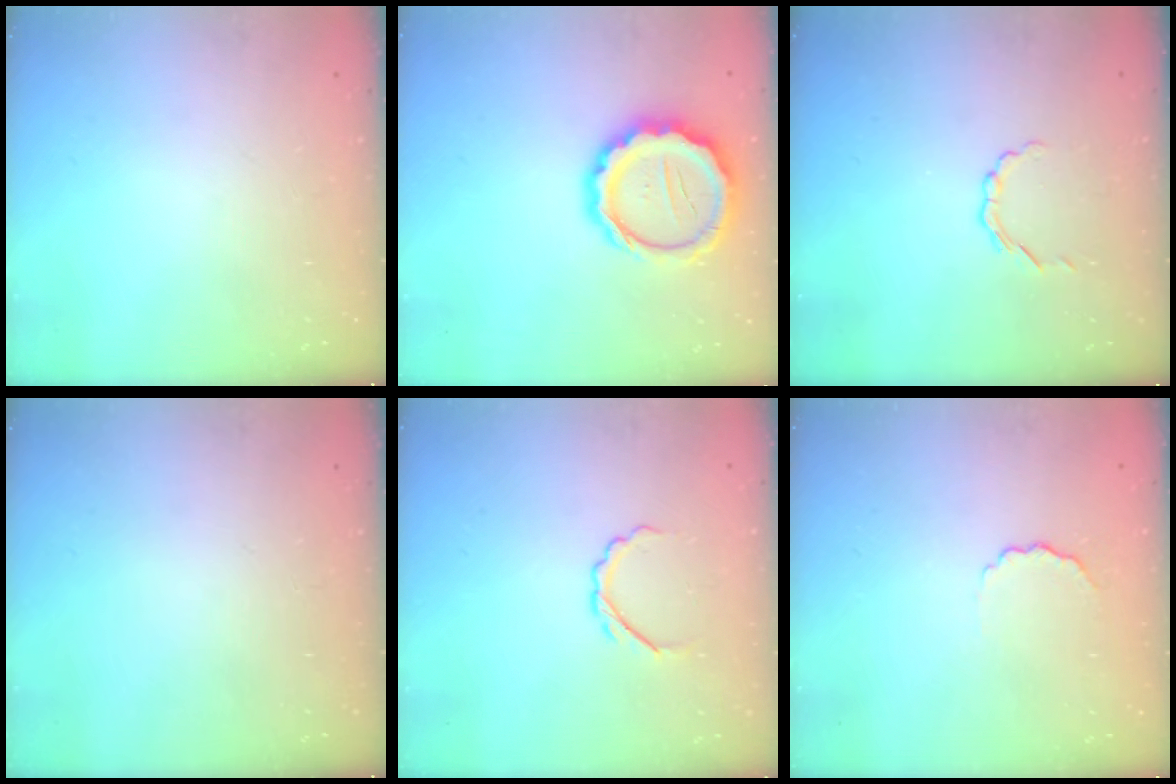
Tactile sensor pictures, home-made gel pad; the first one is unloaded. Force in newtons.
{"total": 13.2, "press": 12.9, "slide": 2.8}
{"total": 2.4, "press": 2.2, "slide": 0.8}
{"total": 0.0}
{"total": 5.3, "press": 5.1, "slide": 1.6}
{"total": 4.0, "press": 3.9, "slide": 0.9}